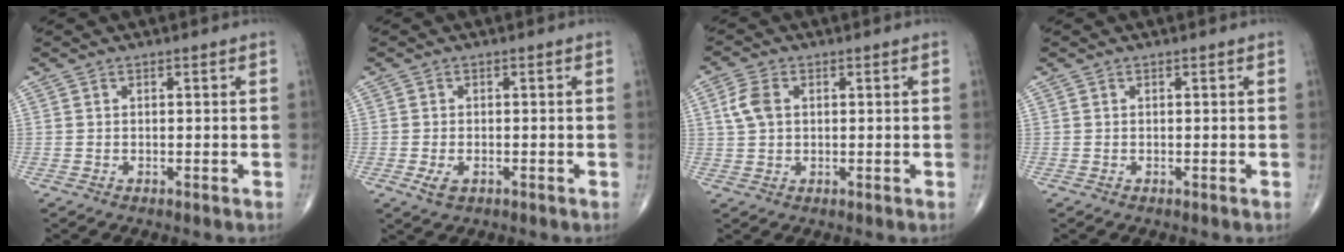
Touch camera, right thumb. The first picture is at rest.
{"total": 2.6, "force": [-1.0, 1.5, 1.9], "torque": [-0.037, -0.001, -0.016]}
{"total": 4.6, "force": [1.0, 3.1, 3.3], "torque": [-0.072, 0.006, 0.019]}
{"total": 0.0}